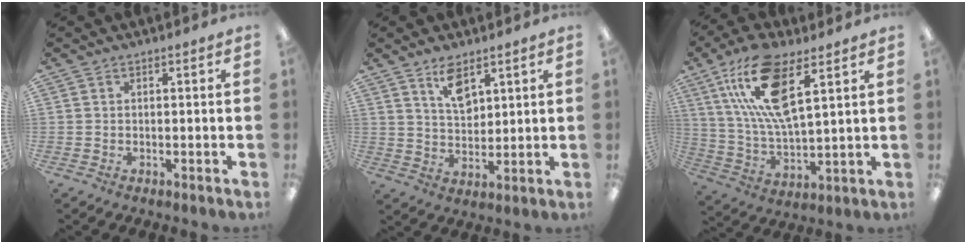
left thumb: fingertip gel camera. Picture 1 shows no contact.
{"total": 7.6, "force": [4.9, 4.0, 4.2], "torque": [-0.066, -0.018, 0.086]}
{"total": 17.4, "force": [9.4, 6.3, 13.2], "torque": [-0.280, -0.029, 0.160]}